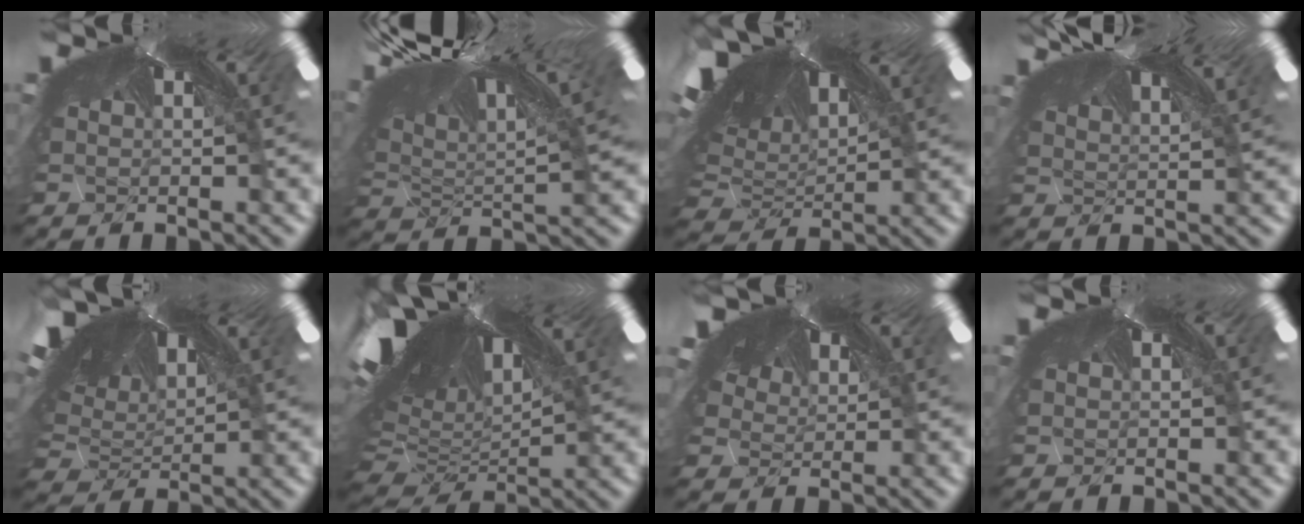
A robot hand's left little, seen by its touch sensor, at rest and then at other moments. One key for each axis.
{"total": 1.7, "fx": -1.5, "fy": -0.5, "fz": 0.6, "tx": -0.030, "ty": -0.021, "tz": -0.016}
{"total": 2.7, "fx": -2.7, "fy": -0.3, "fz": 0.5, "tx": -0.044, "ty": -0.047, "tz": -0.026}
{"total": 1.8, "fx": -1.8, "fy": 0.3, "fz": 0.1, "tx": 0.006, "ty": -0.021, "tz": -0.016}
{"total": 2.4, "fx": -2.4, "fy": -0.1, "fz": 0.4, "tx": -0.044, "ty": -0.045, "tz": -0.020}
{"total": 3.2, "fx": -3.0, "fy": -0.8, "fz": 0.6, "tx": -0.064, "ty": -0.057, "tz": -0.028}
{"total": 1.3, "fx": -0.8, "fy": 0.7, "fz": 0.7, "tx": -0.019, "ty": -0.007, "tz": -0.014}
{"total": 0.0}